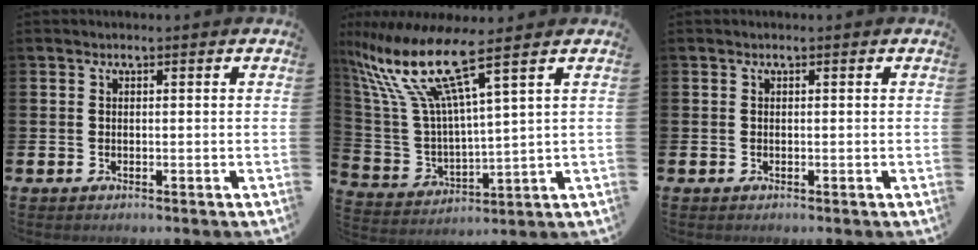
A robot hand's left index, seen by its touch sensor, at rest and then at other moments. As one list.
[{"total": 12.0, "force": [8.4, 1.9, 8.3], "torque": [-0.209, -0.056, 0.134]}, {"total": 0.0}]